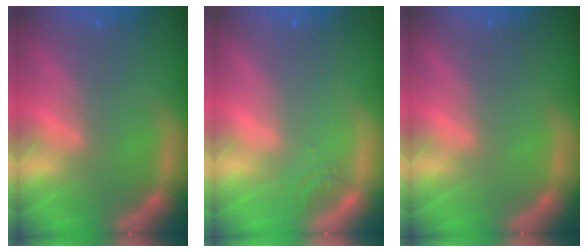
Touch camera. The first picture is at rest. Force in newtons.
{"total": 1.0}
{"total": 0.0}